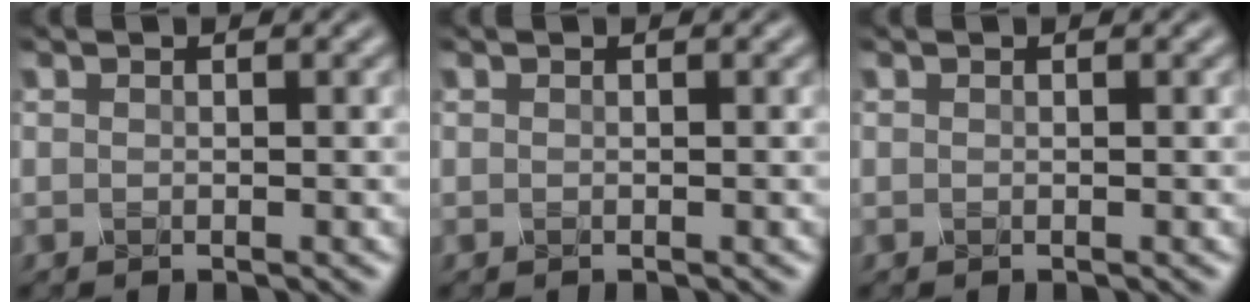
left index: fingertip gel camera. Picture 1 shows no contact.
{"total": 0.0}
{"total": 0.0}